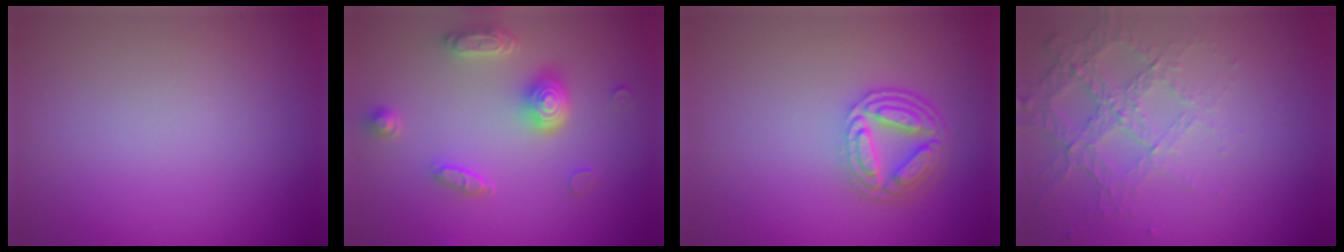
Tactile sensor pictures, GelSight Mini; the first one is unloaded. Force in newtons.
{"total": 4.5, "press": 3.5, "slide": 2.9}
{"total": 4.6, "press": 3.6, "slide": 2.9}
{"total": 4.5, "press": 2.9, "slide": 3.4}